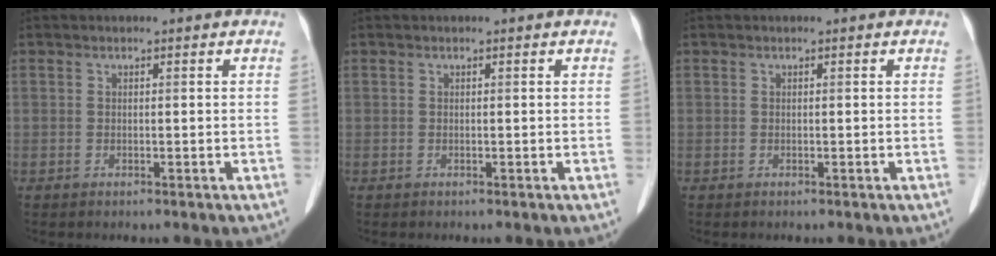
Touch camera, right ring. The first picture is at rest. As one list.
[{"total": 0.0}, {"total": 0.0}]